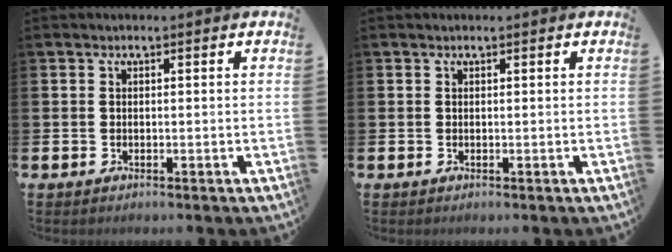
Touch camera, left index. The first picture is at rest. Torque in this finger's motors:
{"motor_torque": [-0.10, -0.04, -0.25, -0.01]}